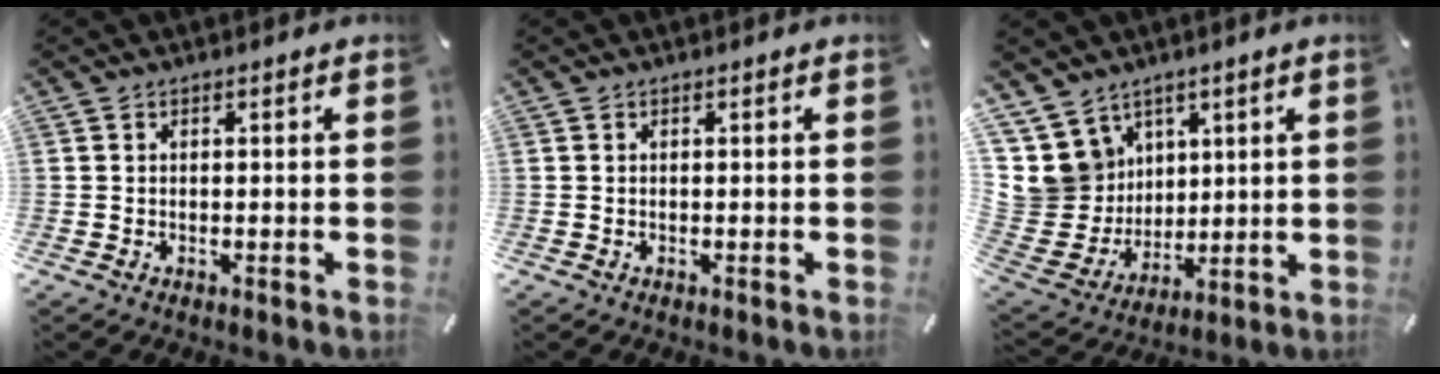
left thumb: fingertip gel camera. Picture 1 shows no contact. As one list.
[{"total": 0.0}, {"total": 13.2, "force": [5.3, 11.8, 2.7], "torque": [-0.079, -0.043, 0.111]}]